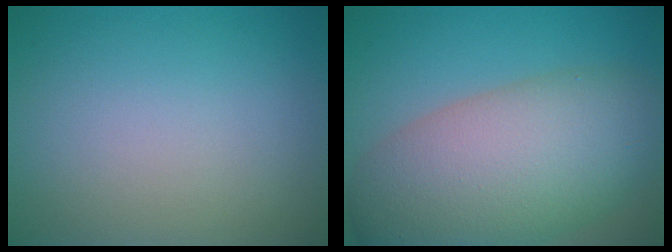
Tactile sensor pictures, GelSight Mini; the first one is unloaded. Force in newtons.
{"total": 10.9, "press": 10.9, "slide": 0.5}